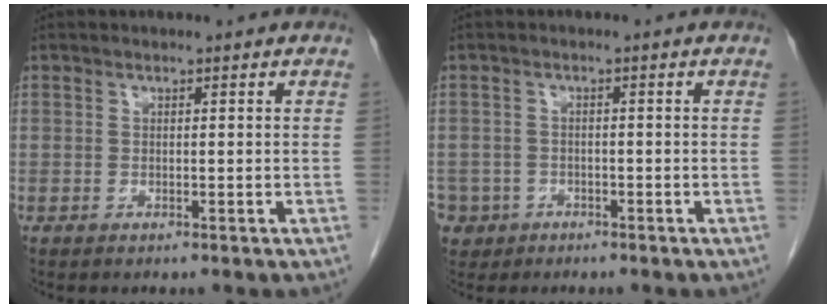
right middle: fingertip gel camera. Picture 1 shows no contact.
{"total": 6.1, "force": [-3.3, 5.1, 0.8], "torque": [-0.026, 0.007, -0.053]}